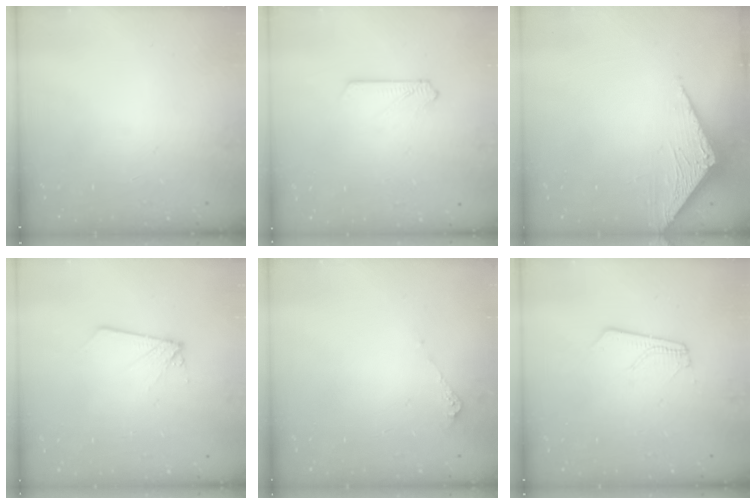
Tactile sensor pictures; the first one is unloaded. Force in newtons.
{"total": 3.0, "press": 3.0, "slide": 0.4}
{"total": 3.3, "press": 3.3, "slide": 0.2}
{"total": 1.7, "press": 1.7, "slide": 0.1}
{"total": 4.3, "press": 4.2, "slide": 0.5}
{"total": 4.9, "press": 4.9, "slide": 0.7}